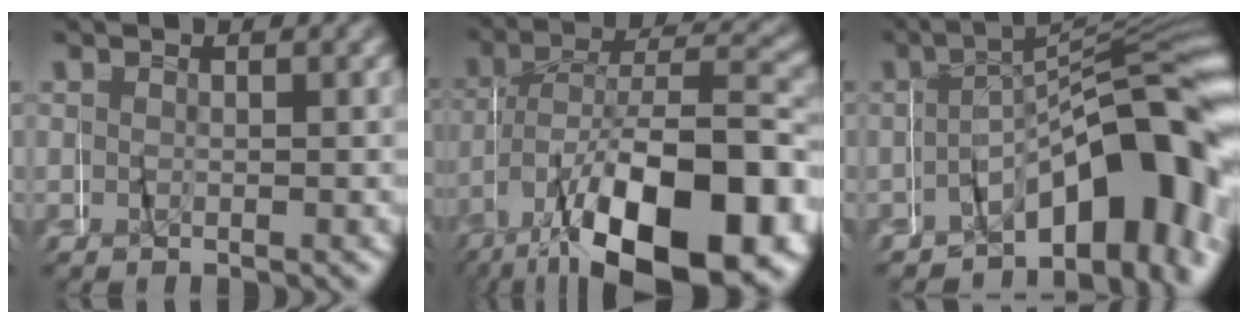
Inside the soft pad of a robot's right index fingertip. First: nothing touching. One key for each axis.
{"total": 12.2, "fx": -5.1, "fy": 5.9, "fz": 9.3, "tx": -0.157, "ty": -0.013, "tz": -0.065}
{"total": 9.6, "fx": -4.1, "fy": 3.7, "fz": 7.9, "tx": -0.111, "ty": -0.005, "tz": -0.057}